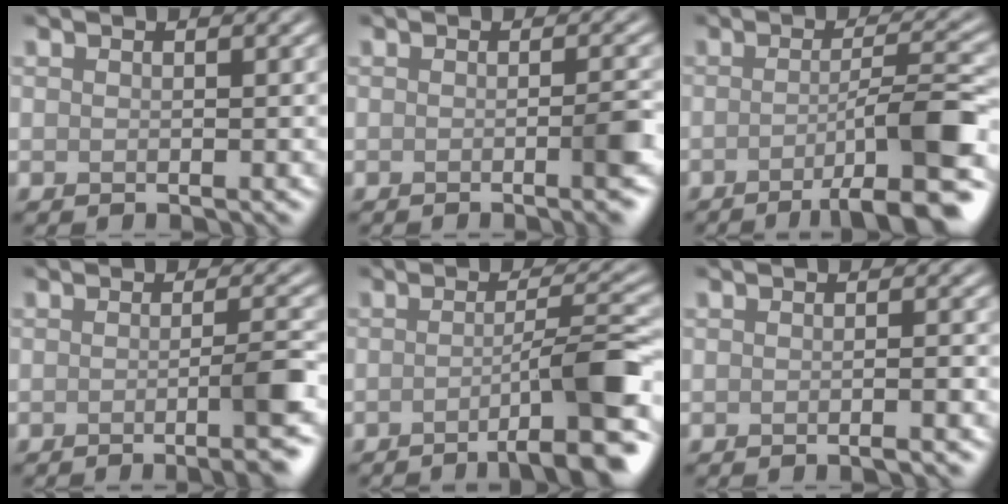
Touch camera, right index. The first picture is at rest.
{"total": 3.0, "force": [-0.8, 0.6, 2.9], "torque": [-0.031, -0.004, -0.014]}
{"total": 8.4, "force": [-3.6, 1.3, 7.4], "torque": [-0.093, 0.008, -0.061]}
{"total": 5.2, "force": [-1.8, 1.2, 4.8], "torque": [-0.050, -0.007, -0.026]}
{"total": 7.4, "force": [-3.0, 1.1, 6.7], "torque": [-0.082, 0.010, -0.053]}
{"total": 1.3, "force": [-0.6, 0.2, 1.2], "torque": [-0.012, -0.001, -0.014]}